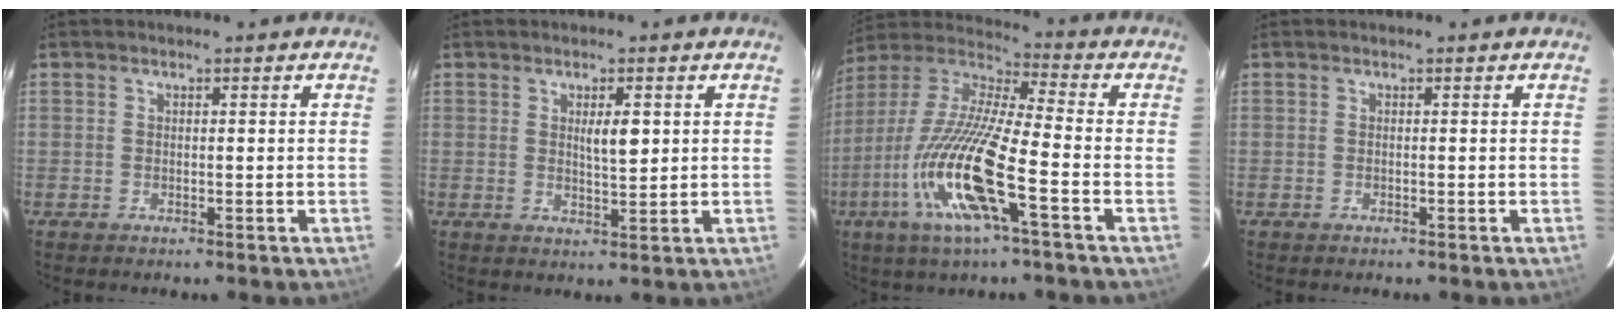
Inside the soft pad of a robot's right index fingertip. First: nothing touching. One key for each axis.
{"total": 3.5, "fx": 1.0, "fy": 0.8, "fz": 3.2, "tx": -0.052, "ty": -0.003, "tz": 0.017}
{"total": 17.3, "fx": -6.1, "fy": 1.9, "fz": 16.1, "tx": -0.346, "ty": -0.014, "tz": -0.120}
{"total": 0.0}